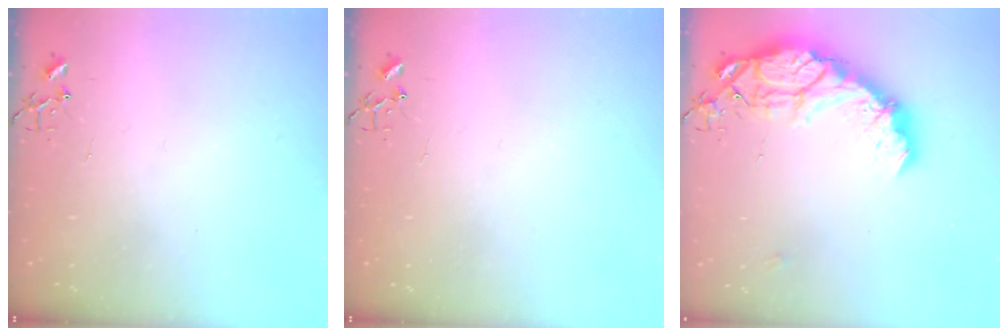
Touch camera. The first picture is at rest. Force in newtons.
{"total": 0.0}
{"total": 19.2, "press": 19.1, "slide": 1.5}